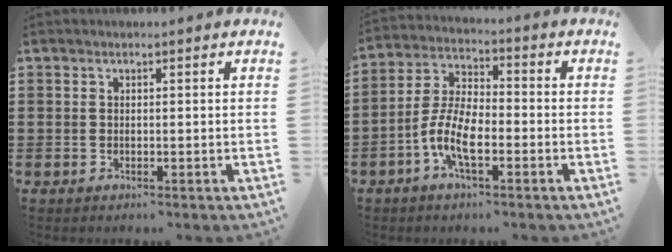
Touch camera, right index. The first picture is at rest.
{"total": 7.8, "force": [-3.1, 3.0, 6.5], "torque": [-0.163, -0.011, -0.068]}